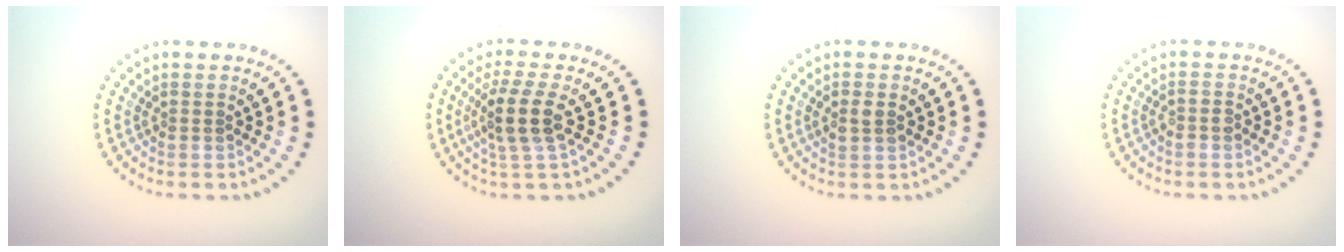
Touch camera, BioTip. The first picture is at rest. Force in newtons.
{"total": 3.5, "press": 2.9, "slide": 2.1}
{"total": 1.5, "press": 1.5, "slide": 0.1}
{"total": 1.0, "press": 0.9, "slide": 0.5}